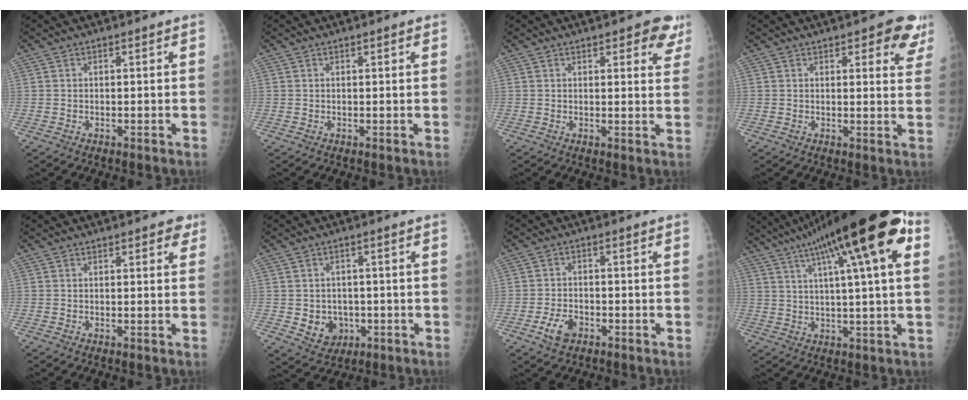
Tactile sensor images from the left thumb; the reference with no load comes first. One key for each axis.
{"total": 0.7, "fx": 0.4, "fy": 0.2, "fz": 0.6, "tx": -0.008, "ty": 0.000, "tz": 0.005}
{"total": 5.9, "fx": 3.7, "fy": 2.7, "fz": 3.8, "tx": -0.005, "ty": -0.013, "tz": 0.035}
{"total": 7.5, "fx": 4.5, "fy": 3.3, "fz": 4.9, "tx": -0.017, "ty": -0.018, "tz": 0.043}
{"total": 2.7, "fx": 1.5, "fy": 1.2, "fz": 1.8, "tx": -0.008, "ty": -0.003, "tz": 0.014}
{"total": 6.2, "fx": -1.2, "fy": 5.3, "fz": 3.0, "tx": -0.018, "ty": 0.004, "tz": -0.007}
{"total": 4.6, "fx": -2.3, "fy": 2.8, "fz": 2.8, "tx": -0.049, "ty": 0.013, "tz": -0.042}
{"total": 22.1, "fx": 9.4, "fy": 3.7, "fz": 19.7, "tx": -0.313, "ty": 0.021, "tz": 0.141}